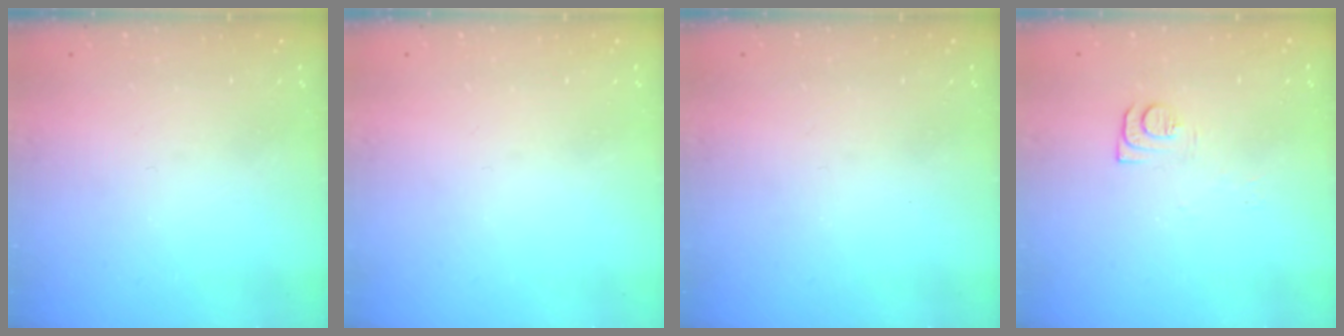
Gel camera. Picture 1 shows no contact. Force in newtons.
{"total": 0.0}
{"total": 0.0}
{"total": 5.9, "press": 5.9, "slide": 0.8}